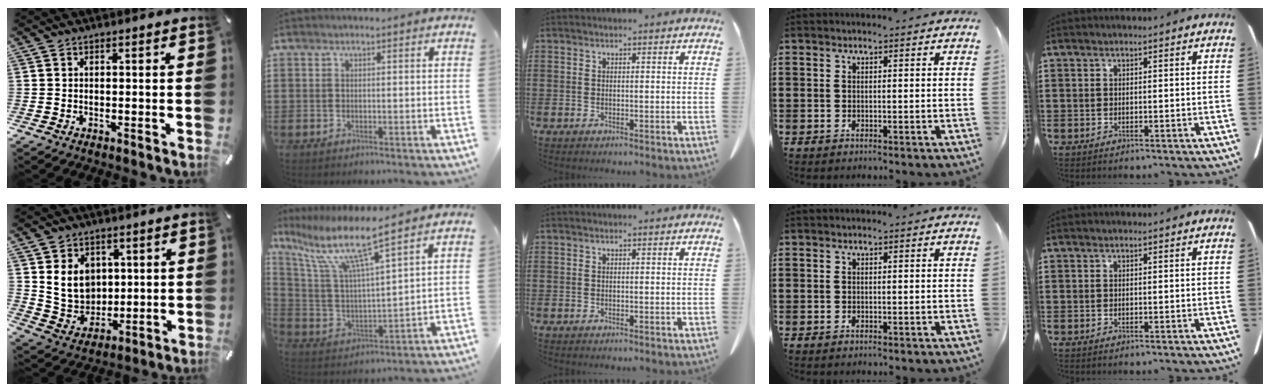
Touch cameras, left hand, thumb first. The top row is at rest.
{"thumb": {"total": 10.0, "force": [3.4, 8.8, 3.5], "torque": [-0.077, -0.017, 0.069]}, "index": {"total": 9.8, "force": [7.1, 0.8, 6.7], "torque": [-0.159, -0.042, 0.115]}}